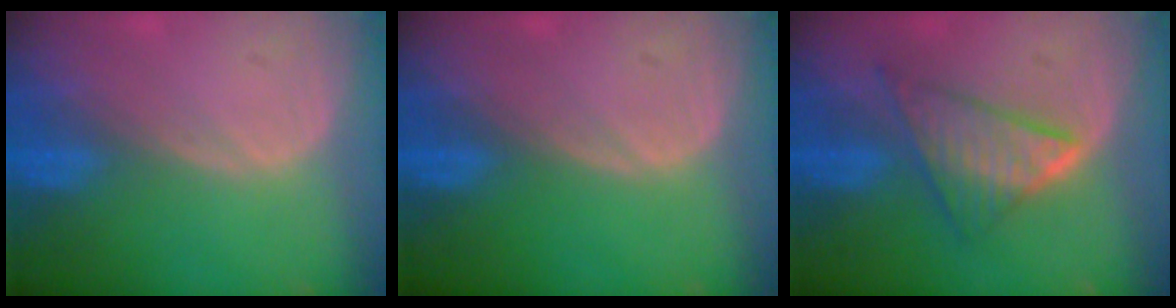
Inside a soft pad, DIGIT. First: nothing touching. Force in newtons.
{"total": 0.0}
{"total": 6.7, "press": 6.6, "slide": 0.3}